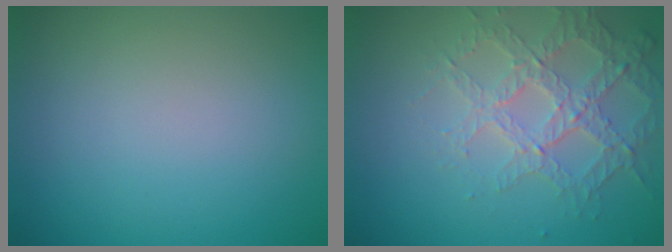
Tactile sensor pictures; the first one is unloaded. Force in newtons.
{"total": 3.7, "press": 3.4, "slide": 1.4}